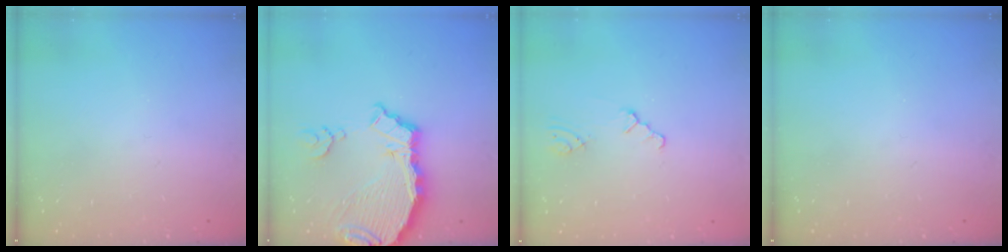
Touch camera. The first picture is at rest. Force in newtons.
{"total": 12.6, "press": 12.5, "slide": 1.7}
{"total": 0.8, "press": 0.8, "slide": 0.2}
{"total": 0.0}